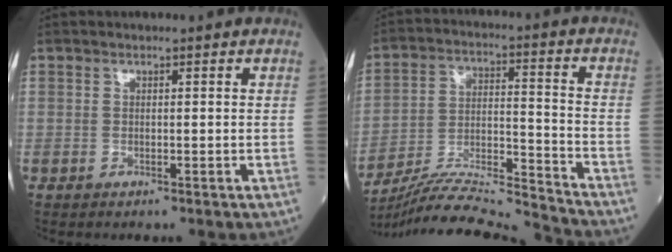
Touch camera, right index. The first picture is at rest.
{"total": 15.6, "force": [-15.1, -2.2, 3.3], "torque": [-0.066, 0.014, -0.259]}